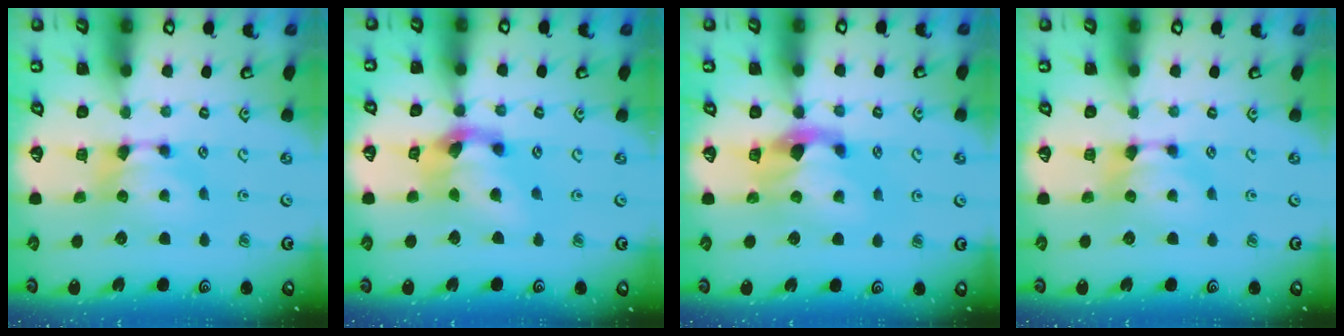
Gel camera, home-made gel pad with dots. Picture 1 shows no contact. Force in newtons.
{"total": 6.5, "press": 6.0, "slide": 2.3}
{"total": 2.3, "press": 1.9, "slide": 1.3}
{"total": 0.0}